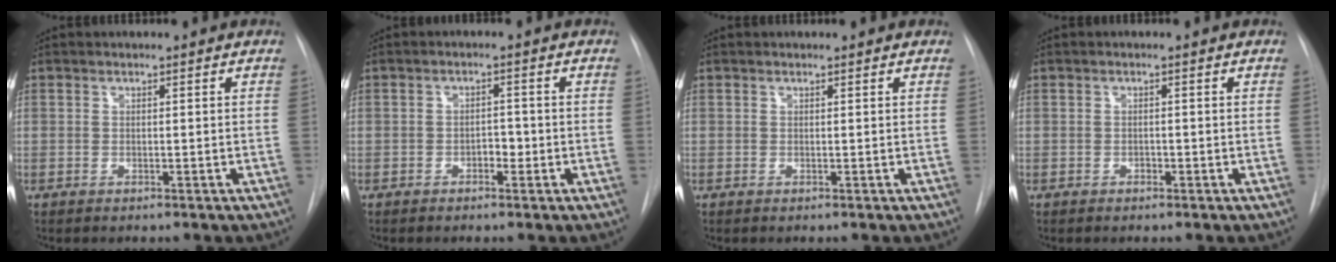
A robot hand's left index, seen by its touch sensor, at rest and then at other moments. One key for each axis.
{"total": 2.0, "fx": -0.9, "fy": 1.1, "fz": 1.4, "tx": -0.016, "ty": 0.007, "tz": -0.012}
{"total": 0.7, "fx": 0.7, "fy": 0.2, "fz": 0.1, "tx": -0.007, "ty": 0.007, "tz": 0.009}
{"total": 0.5, "fx": -0.3, "fy": 0.4, "fz": 0.2, "tx": -0.007, "ty": 0.001, "tz": -0.005}